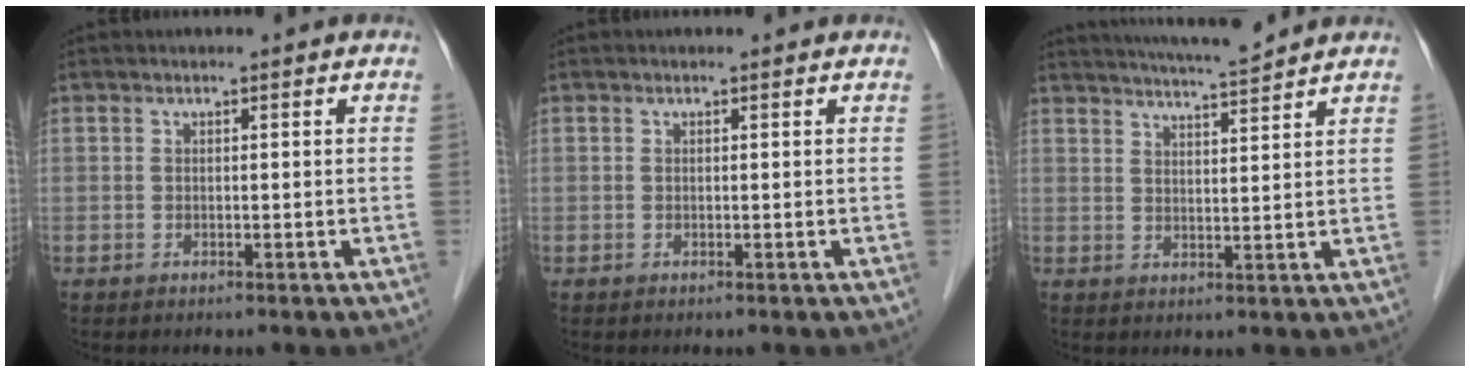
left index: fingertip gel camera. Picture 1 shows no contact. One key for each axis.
{"total": 0.7, "fx": 0.6, "fy": 0.1, "fz": 0.2, "tx": -0.008, "ty": 0.004, "tz": 0.007}
{"total": 7.9, "fx": 7.4, "fy": -0.7, "fz": 2.7, "tx": -0.053, "ty": 0.004, "tz": 0.115}